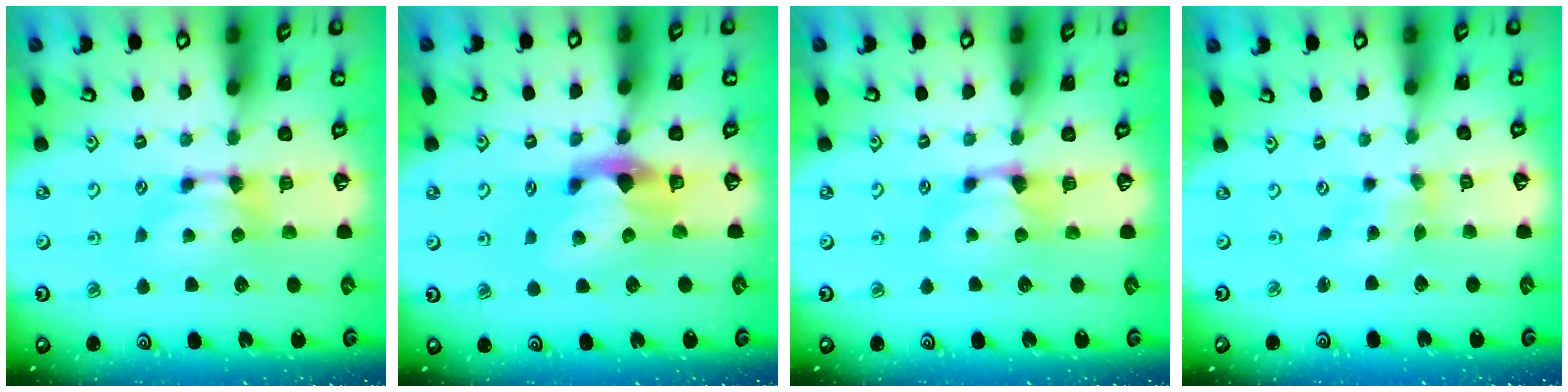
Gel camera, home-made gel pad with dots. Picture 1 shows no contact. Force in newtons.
{"total": 3.7, "press": 3.3, "slide": 1.5}
{"total": 0.8, "press": 0.3, "slide": 0.7}
{"total": 2.6, "press": 2.4, "slide": 0.9}